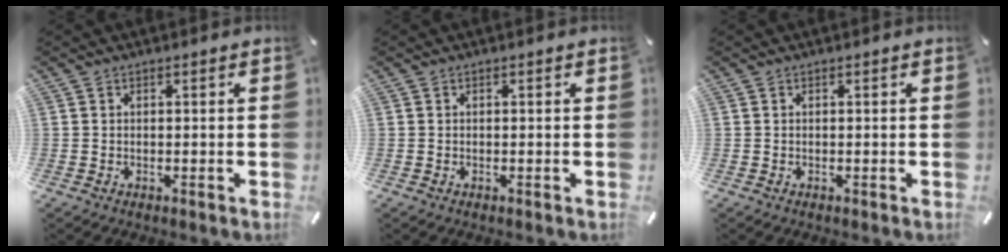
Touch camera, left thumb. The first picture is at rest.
{"total": 0.0}
{"total": 0.0}